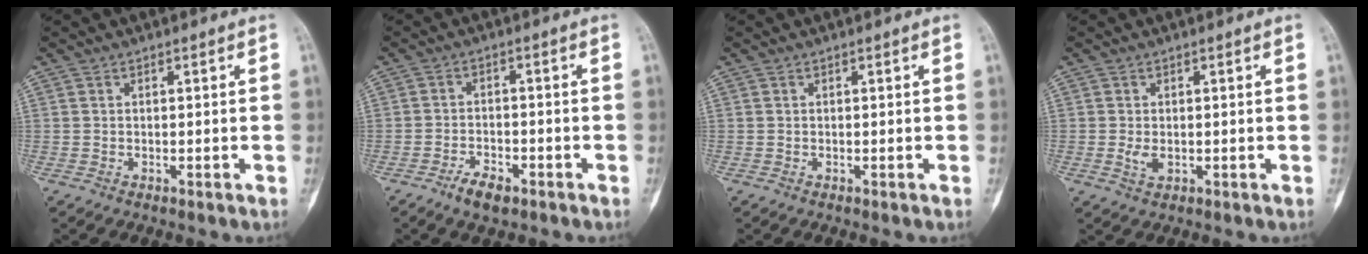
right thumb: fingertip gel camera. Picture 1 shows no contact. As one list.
[{"total": 4.5, "force": [-3.0, 2.0, 2.8], "torque": [-0.048, 0.014, -0.051]}, {"total": 0.0}, {"total": 2.2, "force": [-0.2, 1.4, 1.7], "torque": [-0.034, -0.004, -0.003]}]